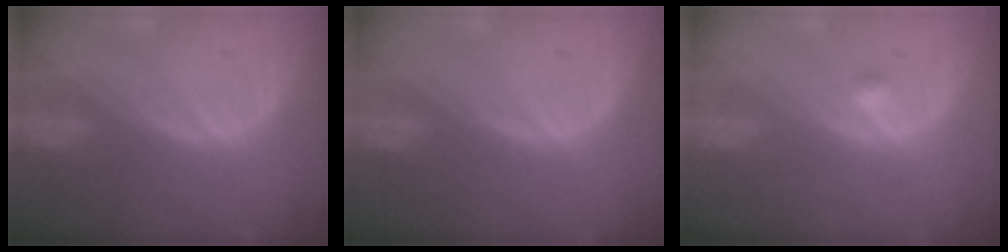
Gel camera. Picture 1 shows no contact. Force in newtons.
{"total": 0.0}
{"total": 1.0, "press": 1.0, "slide": 0.1}